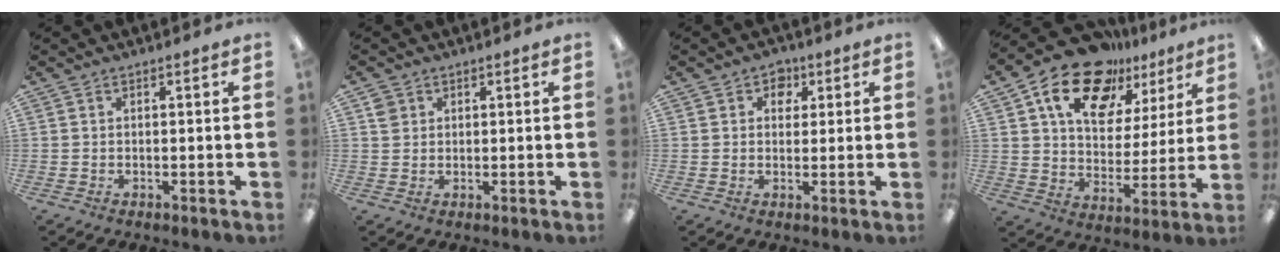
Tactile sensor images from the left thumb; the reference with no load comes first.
{"total": 2.3, "force": [1.1, 2.0, 0.4], "torque": [0.005, -0.002, 0.017]}
{"total": 4.0, "force": [1.9, 3.3, 1.1], "torque": [0.000, -0.003, 0.028]}
{"total": 18.0, "force": [12.2, 9.9, 8.7], "torque": [-0.153, -0.064, 0.217]}